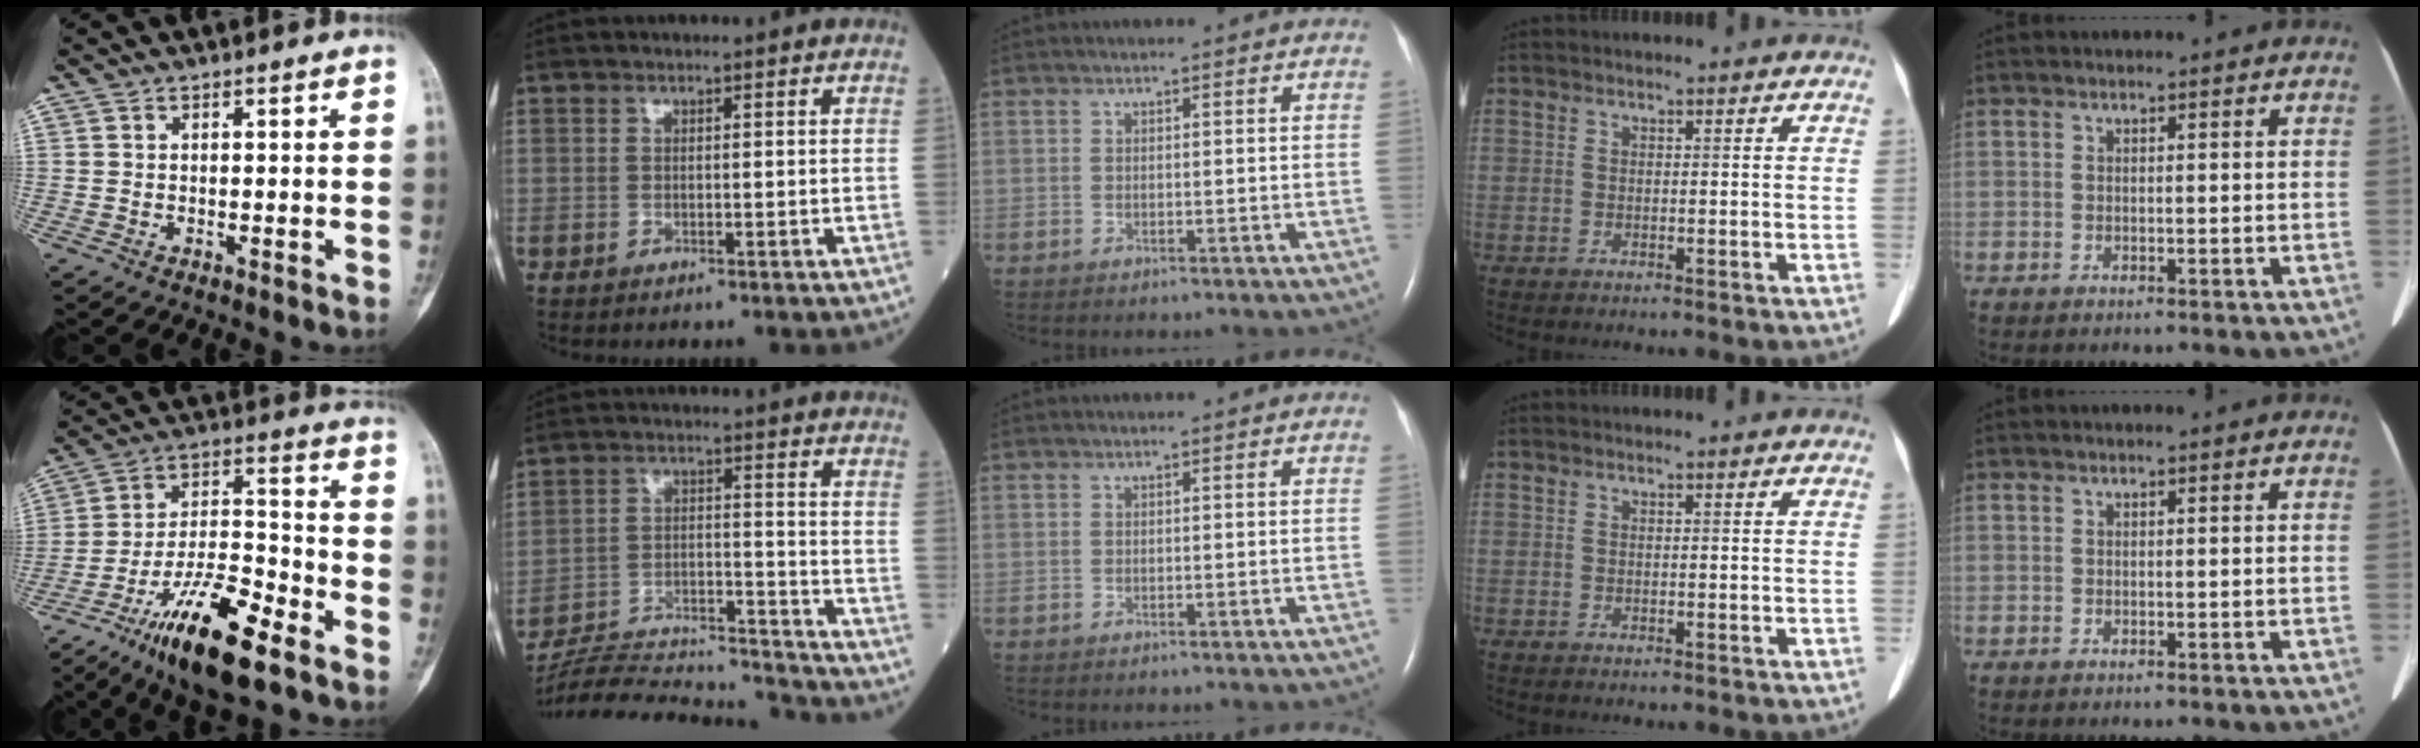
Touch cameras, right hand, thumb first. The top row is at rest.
{"thumb": {"total": 18.9, "force": [-11.5, 5.4, 13.9], "torque": [-0.252, 0.063, -0.205]}, "index": {"total": 19.3, "force": [-18.8, 0.4, 4.4], "torque": [-0.096, 0.000, -0.286]}}